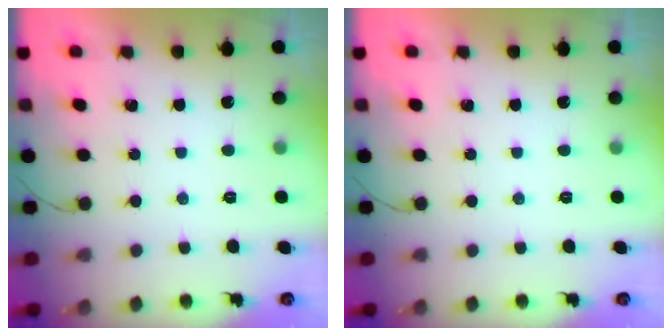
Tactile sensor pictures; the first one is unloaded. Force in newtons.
{"total": 0.0}